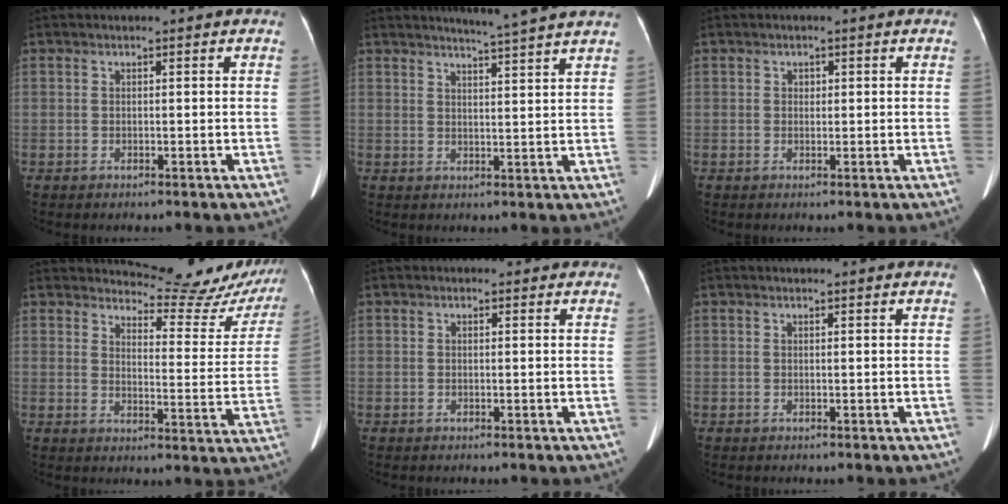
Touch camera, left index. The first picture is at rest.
{"total": 6.8, "force": [6.2, -1.4, 2.4], "torque": [-0.040, -0.002, 0.077]}
{"total": 0.8, "force": [0.2, 0.7, 0.3], "torque": [-0.005, 0.003, 0.003]}
{"total": 15.3, "force": [14.9, 2.7, 1.5], "torque": [0.006, -0.080, 0.157]}
{"total": 1.7, "force": [1.3, 1.0, 0.2], "torque": [0.003, 0.003, 0.007]}
{"total": 2.7, "force": [2.5, 0.4, 1.0], "torque": [-0.017, 0.017, 0.029]}